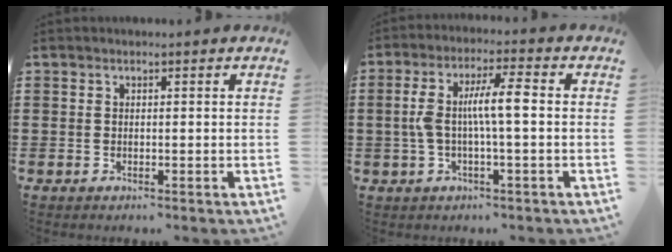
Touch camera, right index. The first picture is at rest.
{"total": 7.3, "force": [-0.1, 1.5, 7.2], "torque": [-0.146, -0.001, -0.010]}